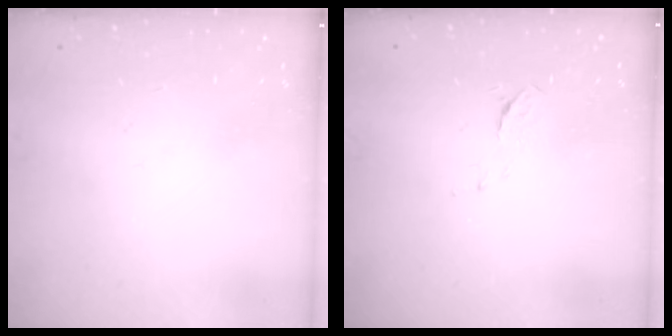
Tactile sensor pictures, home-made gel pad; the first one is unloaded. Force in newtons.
{"total": 4.1, "press": 4.1, "slide": 0.2}